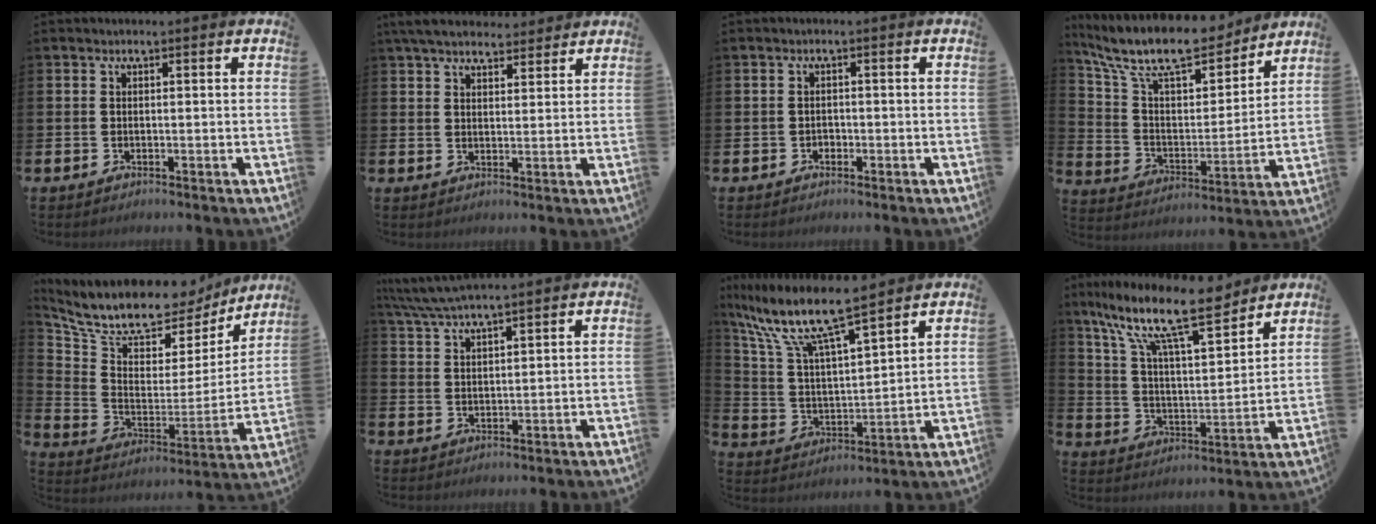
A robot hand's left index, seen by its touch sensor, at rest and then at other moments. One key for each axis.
{"total": 5.7, "fx": 5.3, "fy": 1.6, "fz": 1.5, "tx": -0.048, "ty": -0.013, "tz": 0.100}
{"total": 1.0, "fx": -0.6, "fy": 0.8, "fz": 0.1, "tx": -0.003, "ty": 0.003, "tz": -0.015}
{"total": 12.5, "fx": 11.0, "fy": 3.6, "fz": 4.9, "tx": -0.134, "ty": -0.069, "tz": 0.191}
{"total": 10.1, "fx": 8.9, "fy": 3.6, "fz": 3.0, "tx": -0.105, "ty": -0.062, "tz": 0.152}
{"total": 4.4, "fx": 4.2, "fy": -0.1, "fz": 1.3, "tx": -0.044, "ty": -0.017, "tz": 0.076}
{"total": 9.9, "fx": 8.4, "fy": 1.2, "fz": 5.1, "tx": -0.139, "ty": -0.051, "tz": 0.141}
{"total": 13.8, "fx": 10.7, "fy": 3.4, "fz": 8.0, "tx": -0.172, "ty": -0.060, "tz": 0.181}